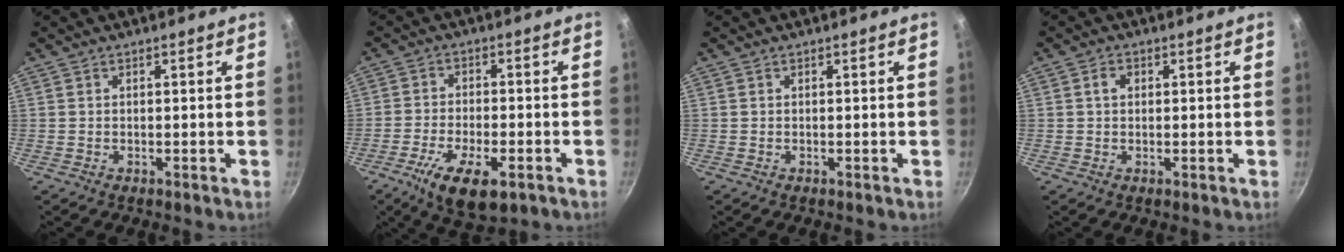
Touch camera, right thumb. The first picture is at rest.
{"total": 11.3, "force": [-5.5, 4.5, 8.8], "torque": [-0.158, 0.009, -0.093]}
{"total": 0.0}
{"total": 1.9, "force": [0.4, 1.5, 1.2], "torque": [-0.013, 0.005, 0.005]}